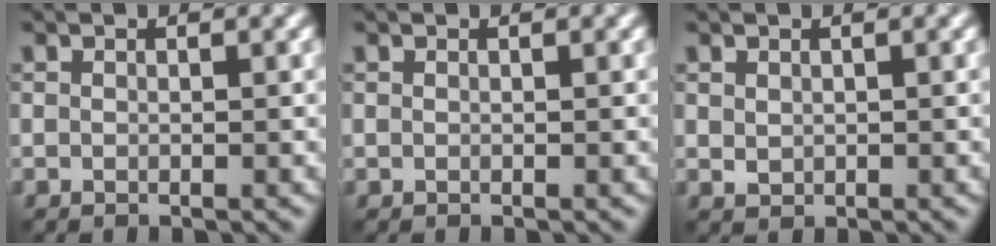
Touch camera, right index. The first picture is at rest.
{"total": 0.0}
{"total": 0.9, "force": [0.4, 0.7, 0.4], "torque": [-0.010, -0.002, 0.012]}